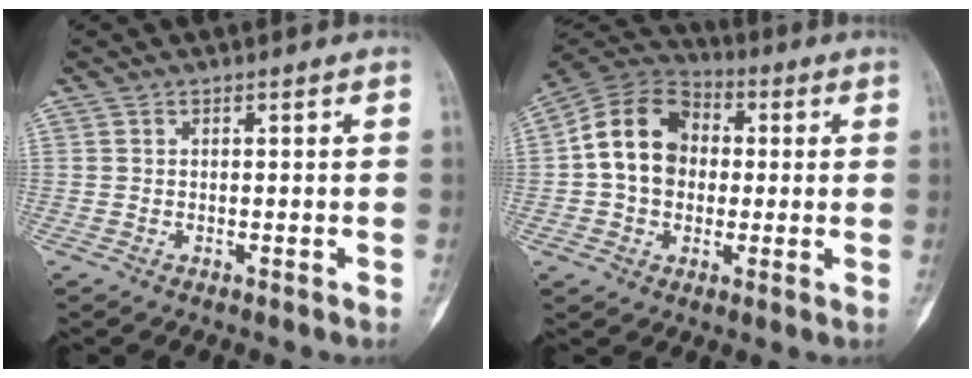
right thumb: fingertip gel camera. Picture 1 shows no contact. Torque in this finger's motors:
{"motor_torque": [1.36, 1.39, 0.32, 0.23, 0.07]}